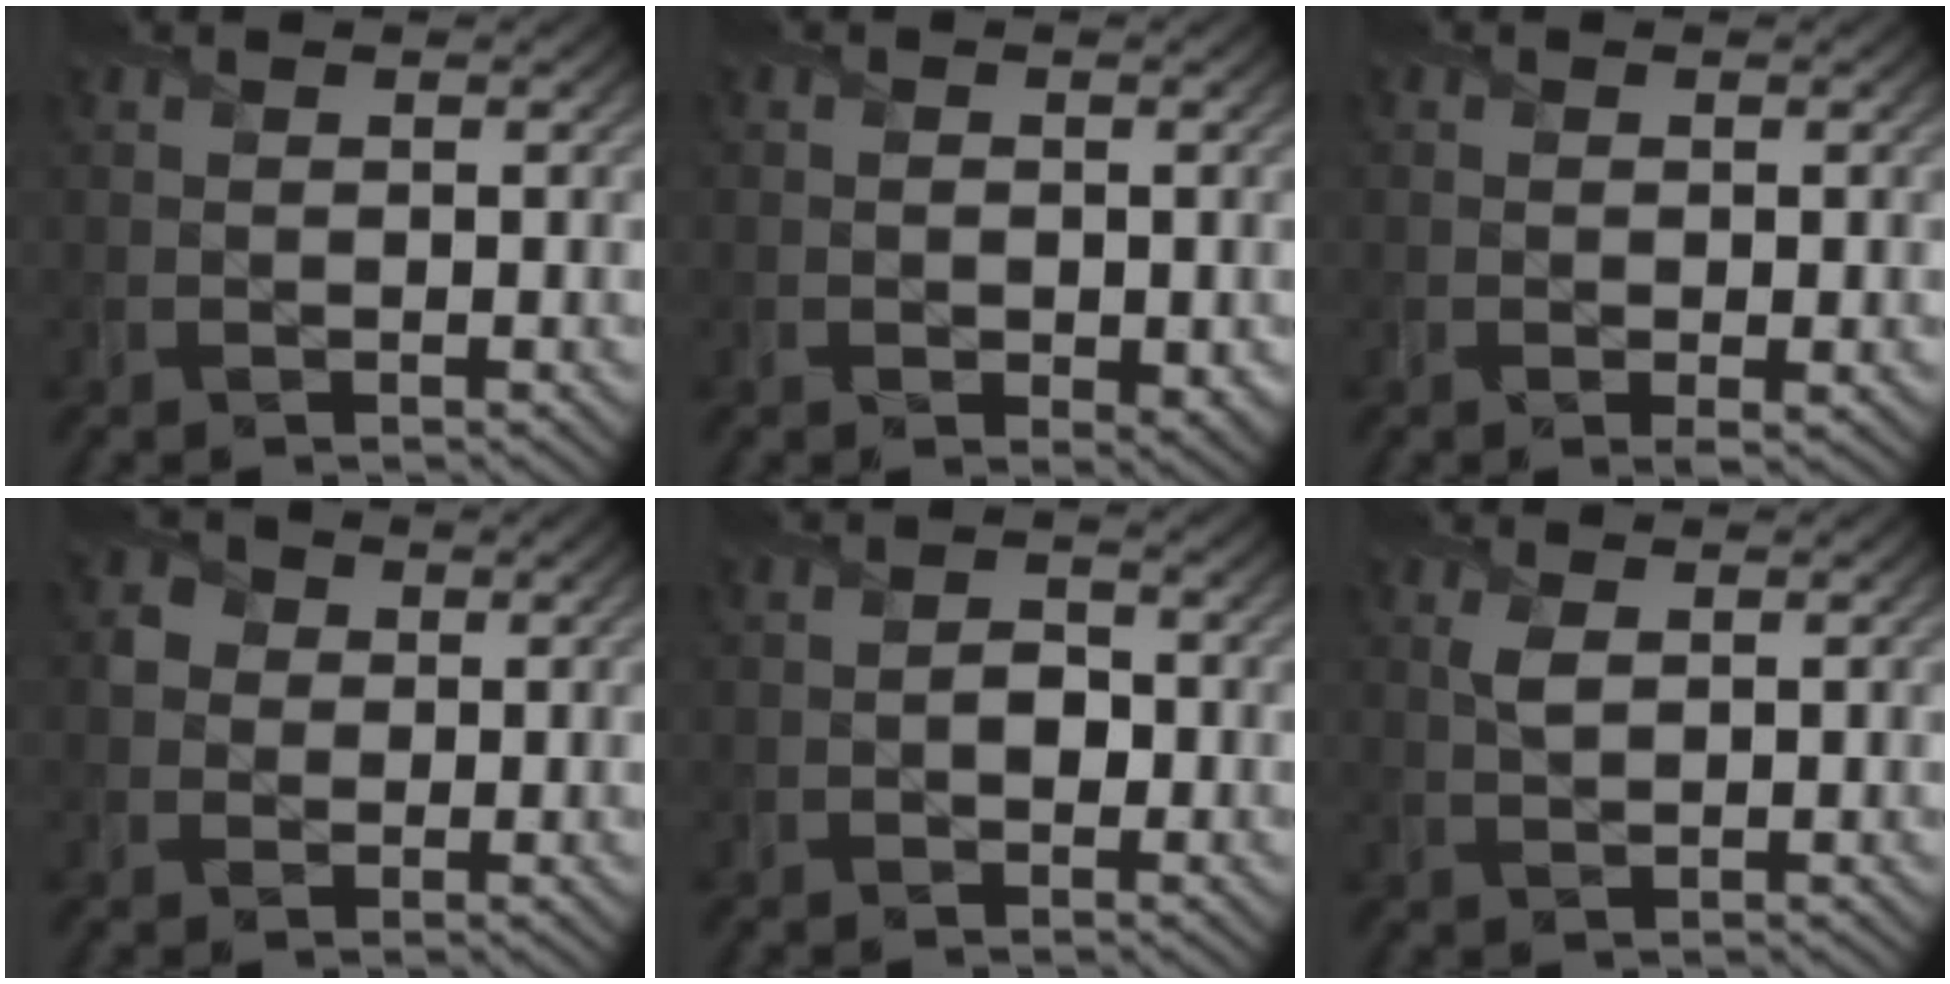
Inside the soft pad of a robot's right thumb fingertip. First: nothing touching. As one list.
[{"total": 2.5, "force": [-0.5, 1.9, 1.5], "torque": [-0.022, -0.013, -0.007]}, {"total": 1.9, "force": [-0.5, 1.2, 1.4], "torque": [-0.021, -0.011, -0.008]}, {"total": 2.9, "force": [0.3, 2.8, 0.9], "torque": [-0.017, 0.002, -0.001]}, {"total": 2.2, "force": [-0.6, 1.7, 1.2], "torque": [-0.017, -0.001, -0.018]}, {"total": 2.0, "force": [0.8, 1.0, 1.5], "torque": [-0.041, 0.001, 0.016]}]